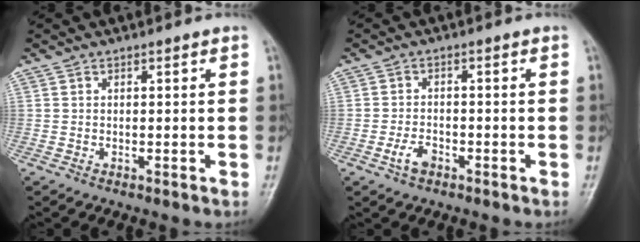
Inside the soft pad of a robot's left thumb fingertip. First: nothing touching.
{"total": 3.1, "force": [-1.7, 1.8, 1.9], "torque": [-0.038, 0.011, -0.030]}